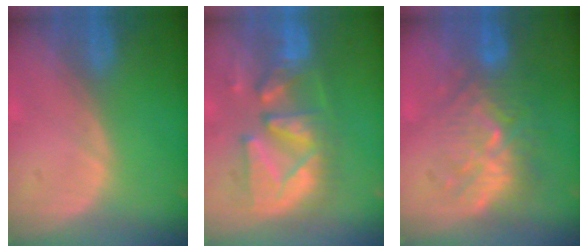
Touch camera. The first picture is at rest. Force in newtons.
{"total": 11.2, "press": 10.7, "slide": 3.2}
{"total": 9.3, "press": 8.9, "slide": 2.6}